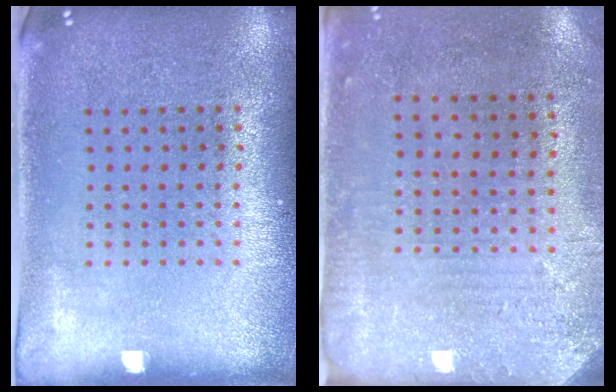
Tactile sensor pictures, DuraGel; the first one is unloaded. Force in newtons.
{"total": 2.8, "press": 2.3, "slide": 1.7}